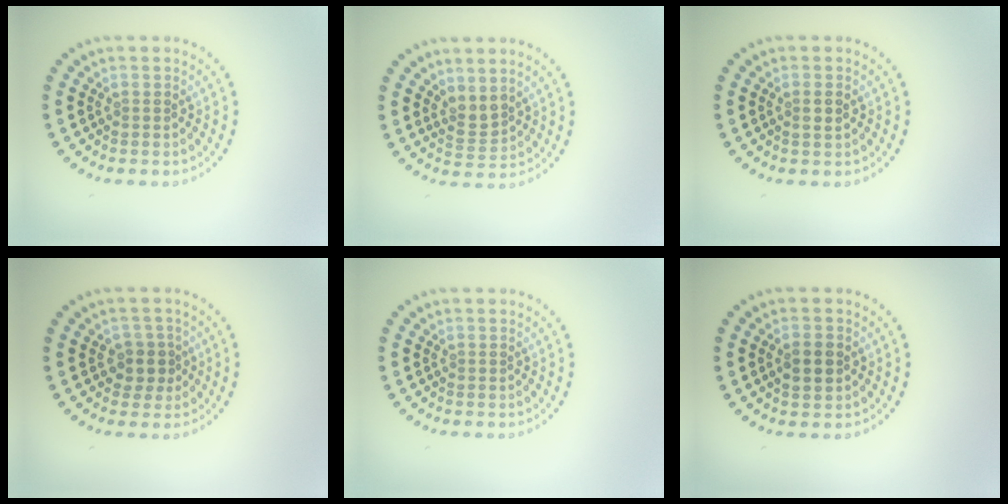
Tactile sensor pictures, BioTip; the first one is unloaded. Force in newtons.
{"total": 1.9, "press": 1.6, "slide": 1.1}
{"total": 1.0, "press": 1.0, "slide": 0.3}
{"total": 2.2, "press": 1.9, "slide": 1.1}
{"total": 0.0}
{"total": 2.3, "press": 2.3, "slide": 0.2}